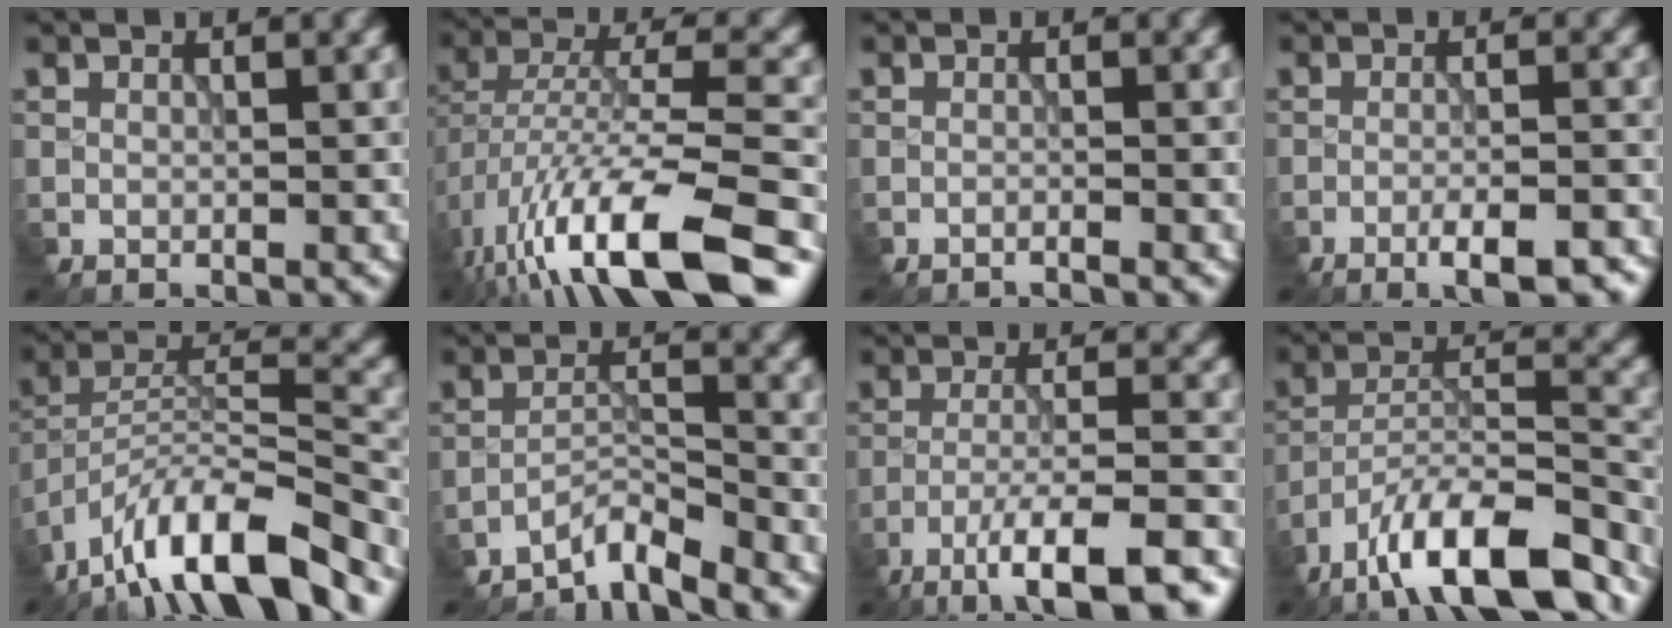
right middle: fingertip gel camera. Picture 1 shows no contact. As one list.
[{"total": 14.5, "force": [-8.2, 5.0, 10.8], "torque": [-0.205, 0.005, -0.135]}, {"total": 1.0, "force": [-0.9, 0.1, 0.5], "torque": [-0.002, 0.000, -0.025]}, {"total": 5.1, "force": [-3.4, 1.1, 3.7], "torque": [-0.058, 0.003, -0.049]}, {"total": 13.2, "force": [-10.3, 3.7, 7.4], "torque": [-0.133, 0.020, -0.186]}, {"total": 3.5, "force": [-3.4, 0.1, 0.8], "torque": [-0.013, 0.007, -0.072]}, {"total": 10.0, "force": [-6.9, 2.1, 7.0], "torque": [-0.122, 0.003, -0.112]}, {"total": 13.3, "force": [-10.1, 4.3, 7.5], "torque": [-0.129, 0.016, -0.175]}]